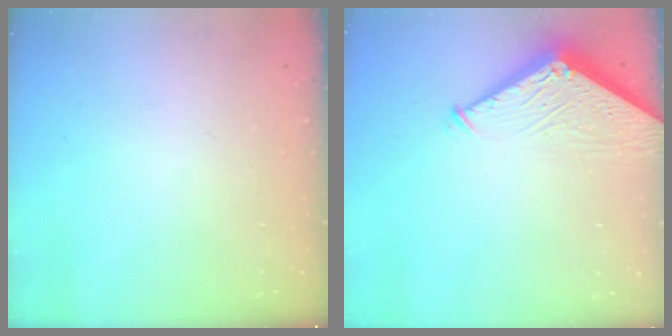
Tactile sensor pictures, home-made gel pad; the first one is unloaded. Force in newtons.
{"total": 6.3, "press": 6.3, "slide": 0.4}